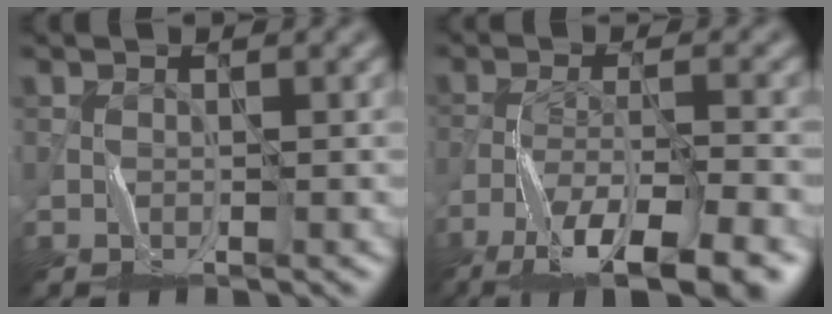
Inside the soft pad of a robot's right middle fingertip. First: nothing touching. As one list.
[{"total": 12.3, "force": [-8.7, 2.9, 8.2], "torque": [-0.146, -0.019, -0.130]}]